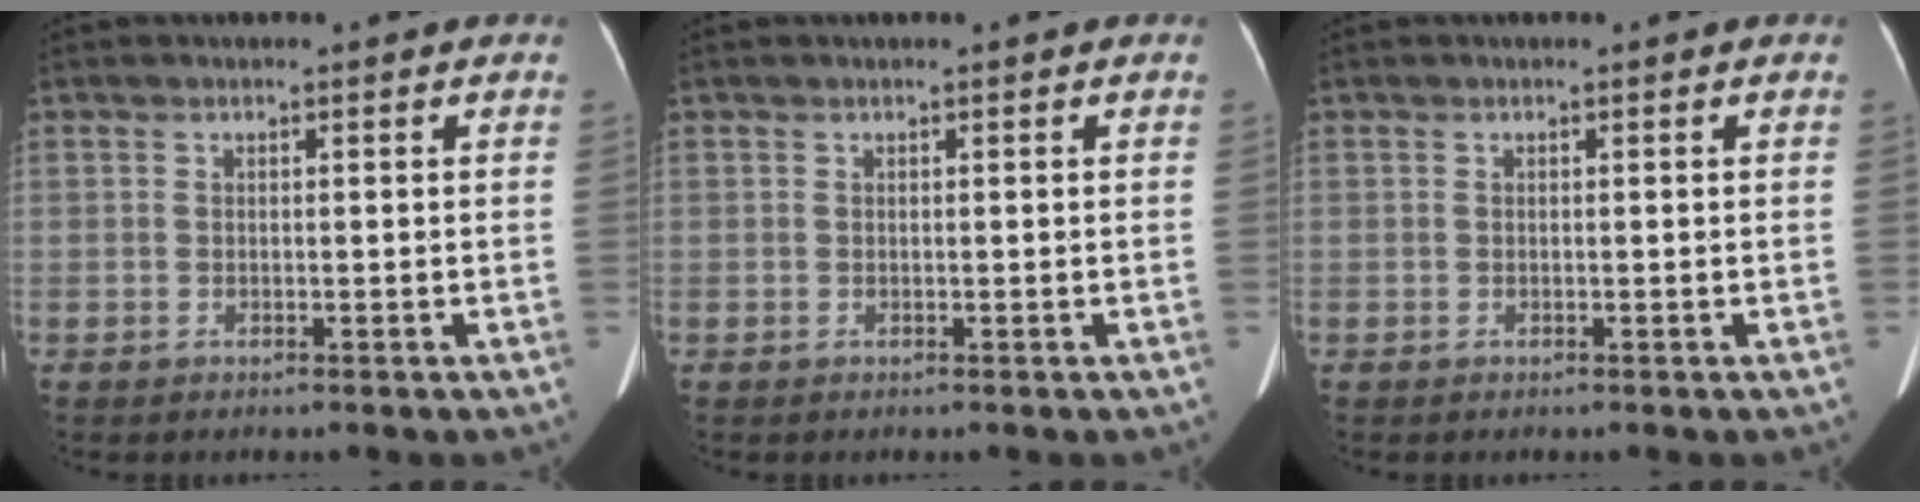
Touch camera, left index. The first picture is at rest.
{"total": 0.0}
{"total": 0.0}